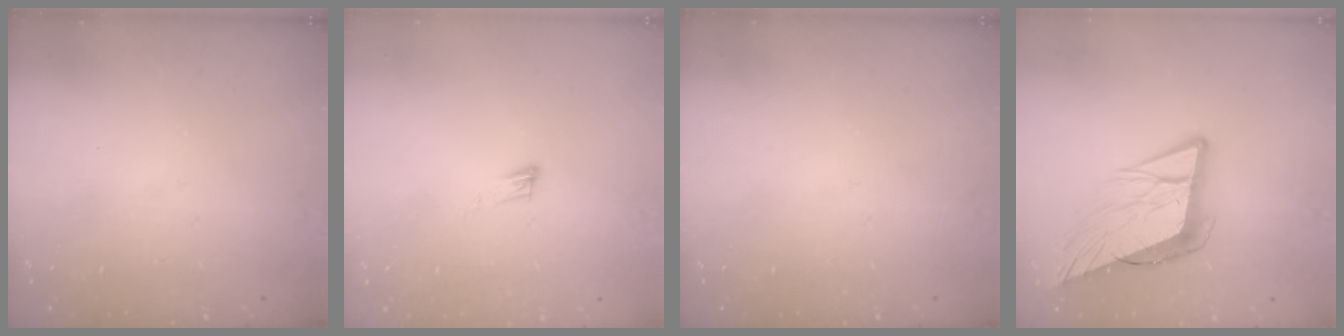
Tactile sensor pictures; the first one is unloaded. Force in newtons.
{"total": 3.8, "press": 3.8, "slide": 0.3}
{"total": 0.0}
{"total": 13.0, "press": 12.4, "slide": 4.0}